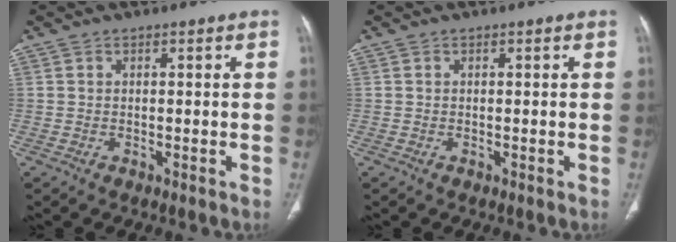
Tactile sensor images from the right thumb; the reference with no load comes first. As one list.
[{"total": 0.0}]